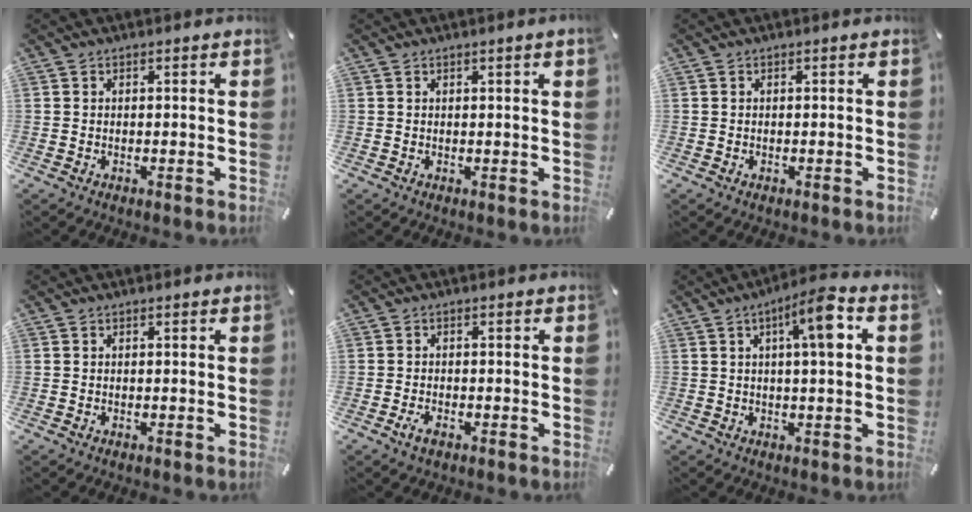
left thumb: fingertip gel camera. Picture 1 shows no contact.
{"total": 1.1, "force": [0.4, -0.1, 1.0], "torque": [-0.018, -0.002, 0.007]}
{"total": 0.0}
{"total": 0.0}
{"total": 2.3, "force": [-1.3, 1.0, 1.5], "torque": [-0.033, 0.002, -0.025]}
{"total": 9.0, "force": [2.5, 1.4, 8.5], "torque": [-0.141, 0.001, 0.031]}